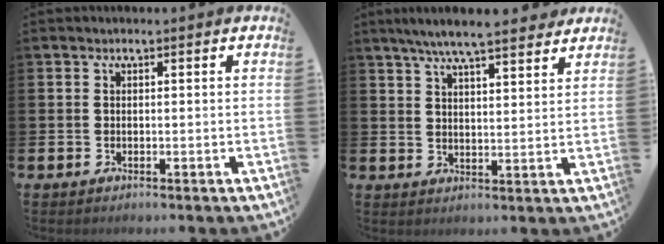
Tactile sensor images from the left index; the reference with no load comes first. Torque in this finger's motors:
{"motor_torque": [0.36, -0.39, 0.92, 0.21]}